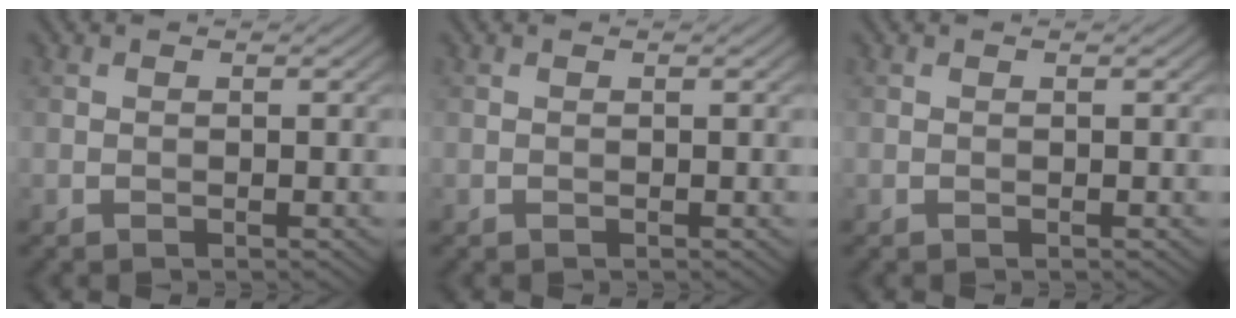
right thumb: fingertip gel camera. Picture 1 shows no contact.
{"total": 0.0}
{"total": 0.0}